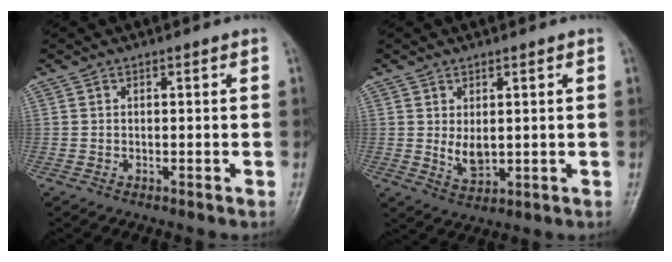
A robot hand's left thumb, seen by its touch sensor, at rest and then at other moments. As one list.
[{"total": 4.4, "force": [0.7, 2.6, 3.5], "torque": [-0.051, -0.015, 0.021]}]